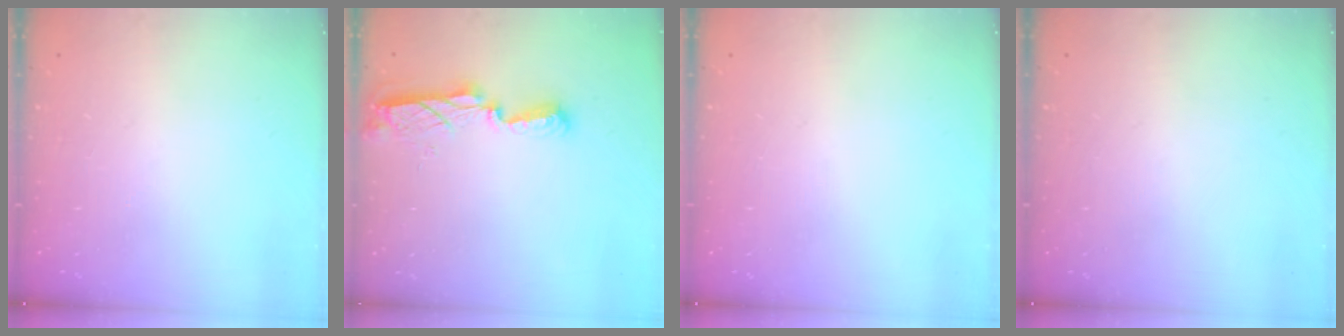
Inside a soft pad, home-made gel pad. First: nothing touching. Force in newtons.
{"total": 7.8, "press": 7.7, "slide": 0.3}
{"total": 0.0}
{"total": 0.0}